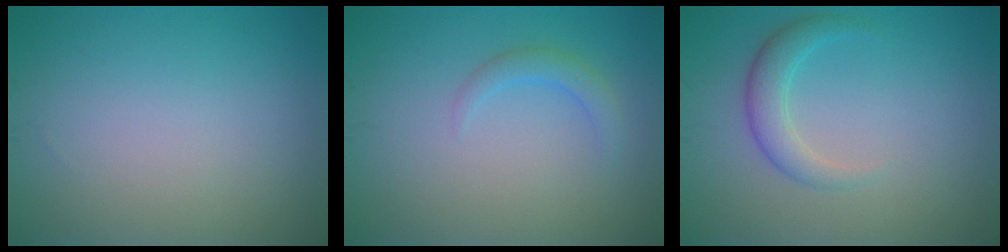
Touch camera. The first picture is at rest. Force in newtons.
{"total": 1.6, "press": 1.6, "slide": 0.0}
{"total": 2.5, "press": 2.5, "slide": 0.1}